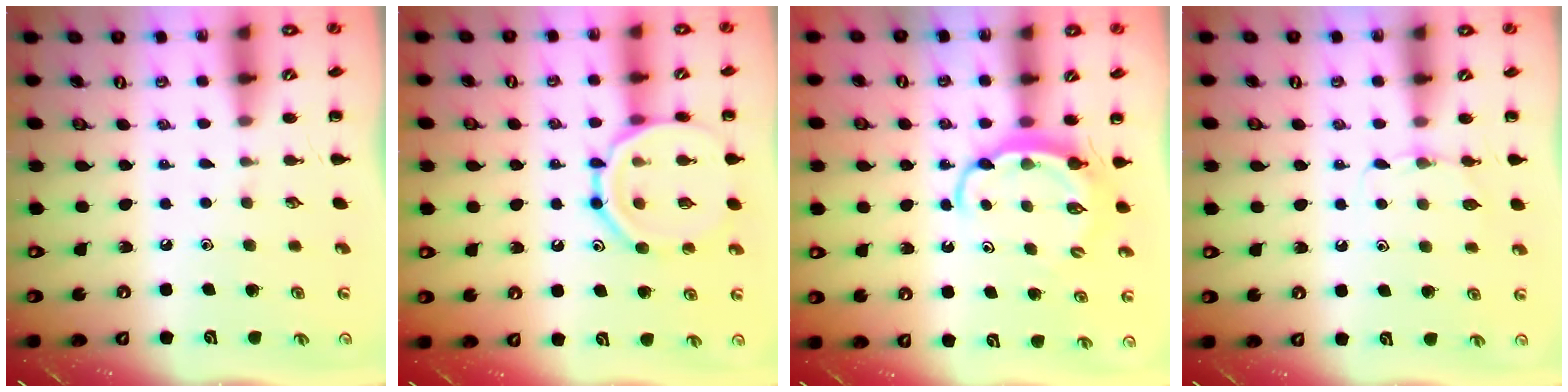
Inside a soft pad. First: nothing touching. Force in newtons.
{"total": 14.5, "press": 14.5, "slide": 1.3}
{"total": 5.8, "press": 5.8, "slide": 0.3}
{"total": 5.1, "press": 4.8, "slide": 1.5}